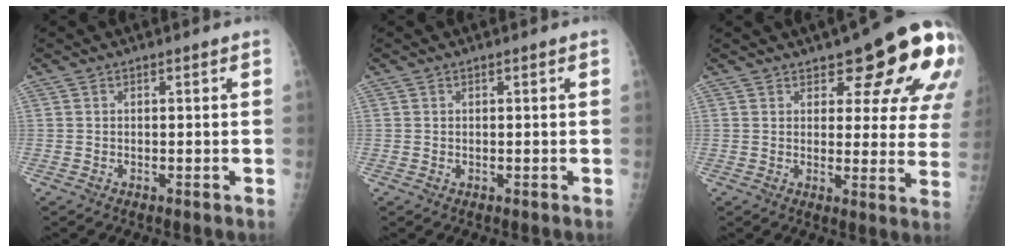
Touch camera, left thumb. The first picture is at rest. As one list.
[{"total": 0.0}, {"total": 16.8, "force": [9.3, 6.3, 12.4], "torque": [-0.118, -0.041, 0.109]}]